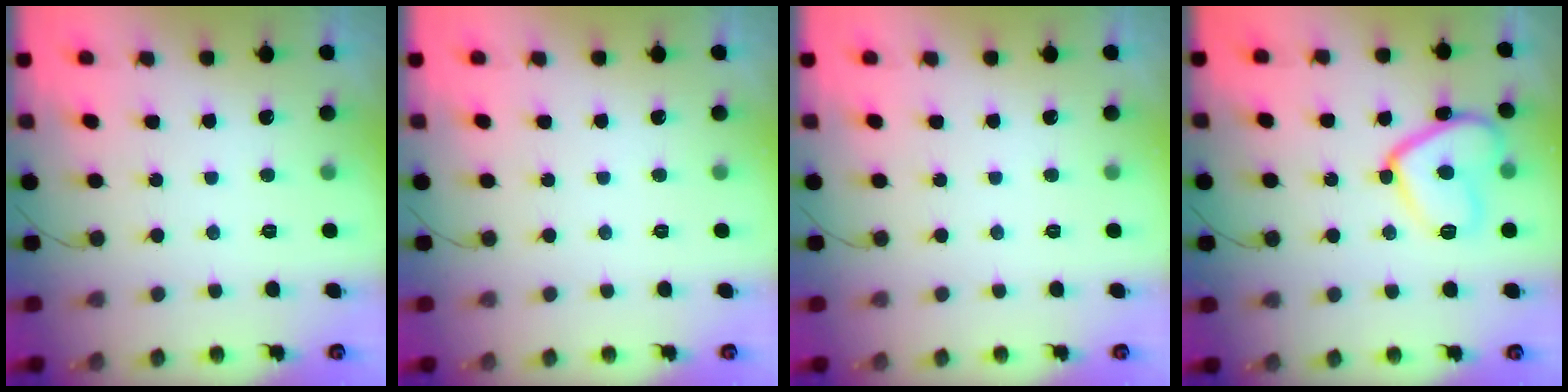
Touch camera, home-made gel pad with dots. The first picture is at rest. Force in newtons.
{"total": 0.0}
{"total": 0.0}
{"total": 13.2, "press": 13.1, "slide": 1.2}